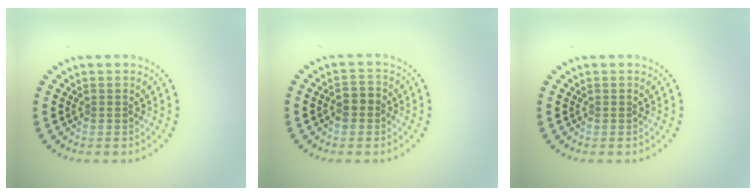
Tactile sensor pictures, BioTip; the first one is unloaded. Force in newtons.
{"total": 1.8, "press": 1.7, "slide": 0.4}
{"total": 0.0}